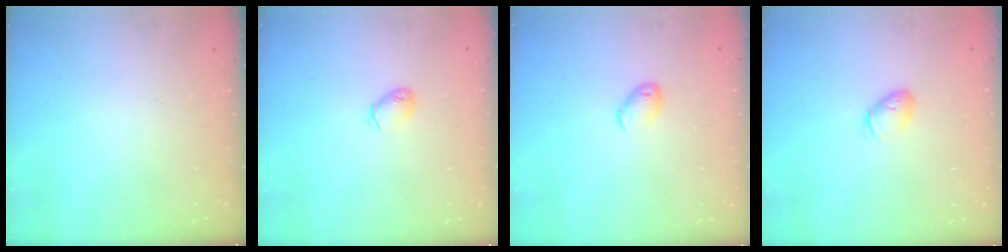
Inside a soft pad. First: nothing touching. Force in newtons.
{"total": 4.1, "press": 4.0, "slide": 0.9}
{"total": 5.3, "press": 5.2, "slide": 0.9}
{"total": 6.4, "press": 6.3, "slide": 1.0}